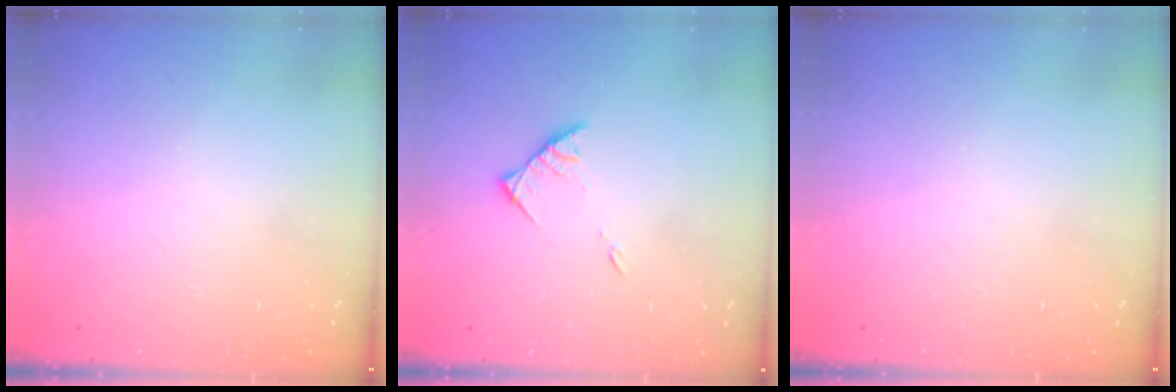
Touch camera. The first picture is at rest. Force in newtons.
{"total": 4.2, "press": 4.1, "slide": 0.6}
{"total": 0.0}